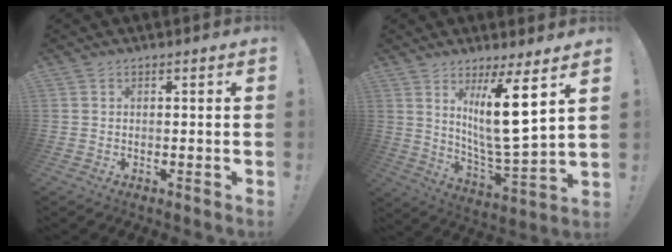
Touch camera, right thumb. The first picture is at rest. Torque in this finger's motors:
{"motor_torque": [-0.13, 0.91, 0.76, 0.92, 0.36]}